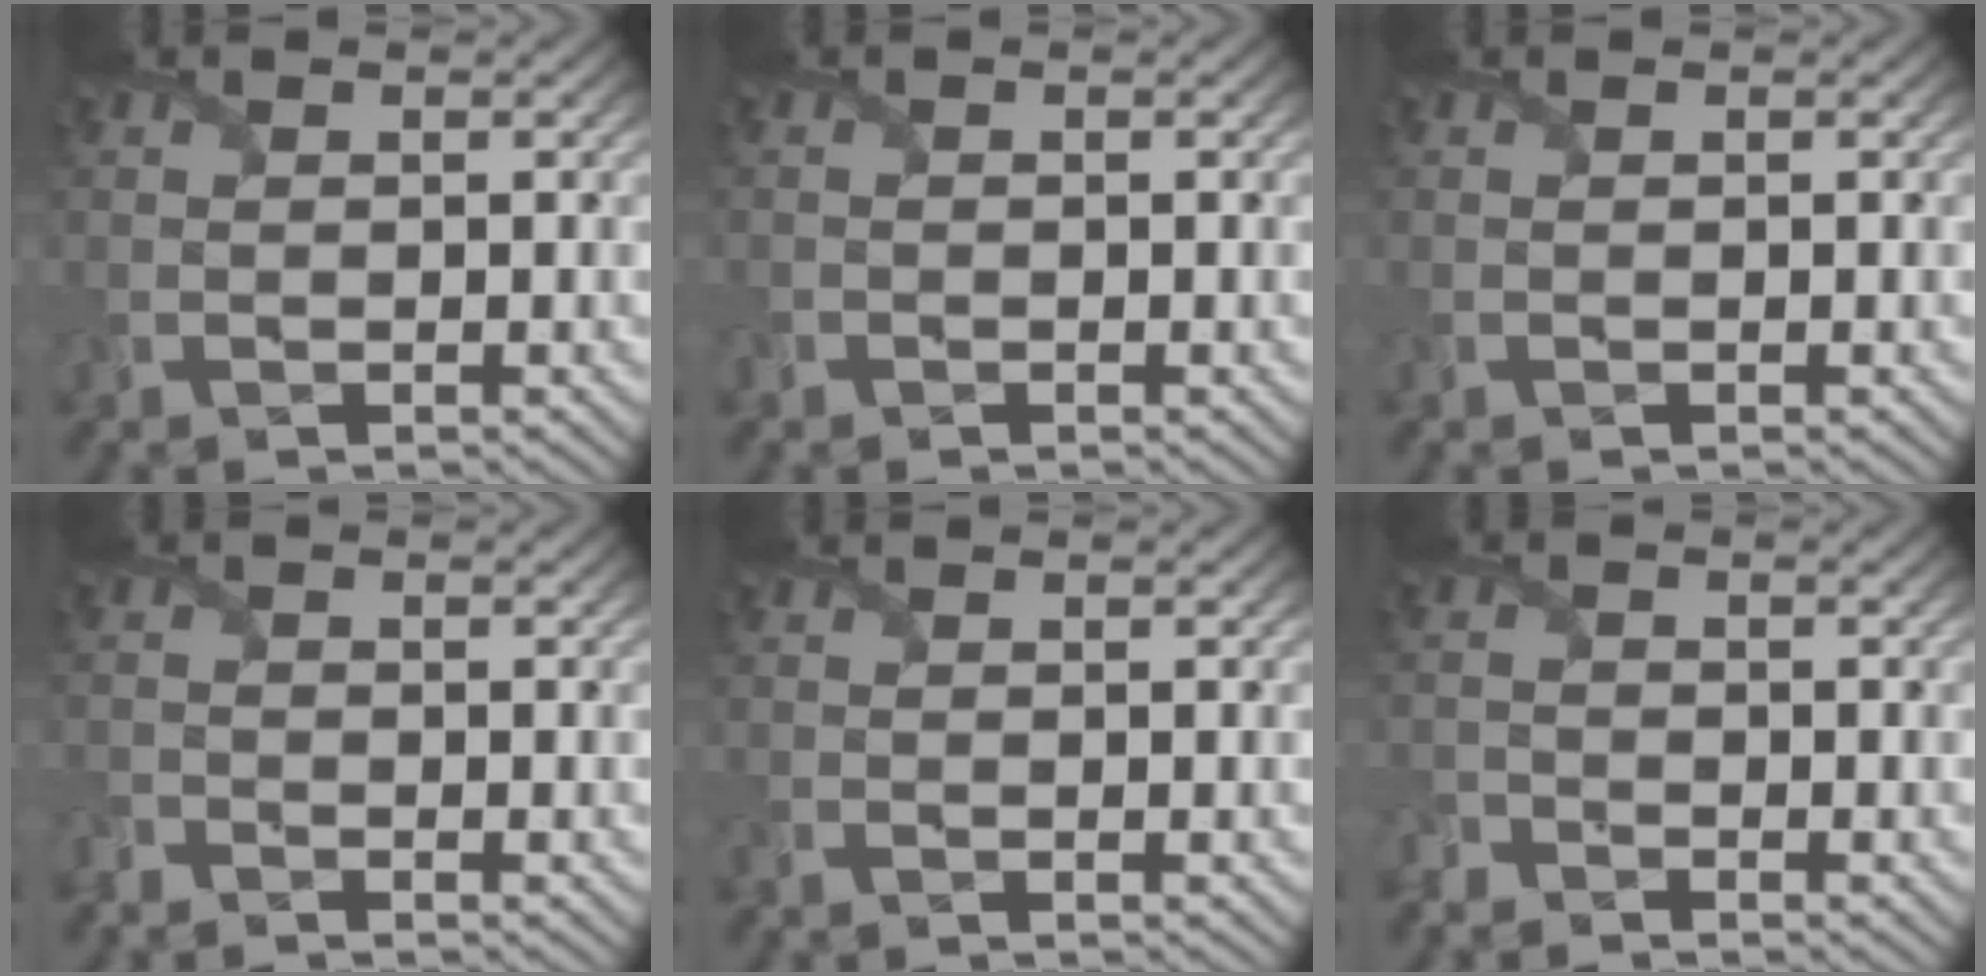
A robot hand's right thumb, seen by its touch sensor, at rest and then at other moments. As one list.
[{"total": 0.6, "force": [-0.4, 0.4, 0.0], "torque": [-0.001, -0.003, -0.008]}, {"total": 0.0}, {"total": 1.3, "force": [-1.2, 0.3, 0.1], "torque": [-0.008, -0.005, -0.035]}, {"total": 0.7, "force": [-0.6, 0.2, 0.2], "torque": [-0.009, -0.006, -0.014]}, {"total": 1.7, "force": [-1.6, 0.5, 0.2], "torque": [-0.007, -0.004, -0.044]}]